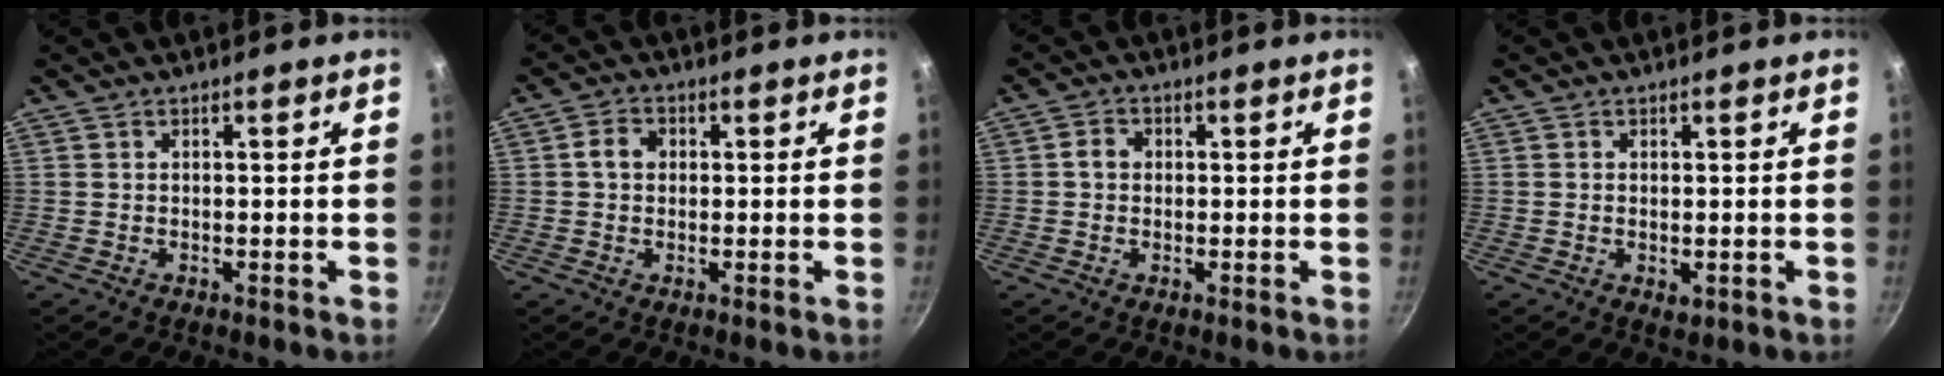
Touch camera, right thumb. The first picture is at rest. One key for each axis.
{"total": 3.6, "fx": 0.4, "fy": 2.8, "fz": 2.2, "tx": -0.030, "ty": 0.009, "tz": 0.000}
{"total": 2.5, "fx": 0.2, "fy": 2.1, "fz": 1.4, "tx": -0.018, "ty": 0.008, "tz": -0.002}
{"total": 1.2, "fx": -0.2, "fy": 0.7, "fz": 1.0, "tx": -0.015, "ty": -0.006, "tz": -0.003}